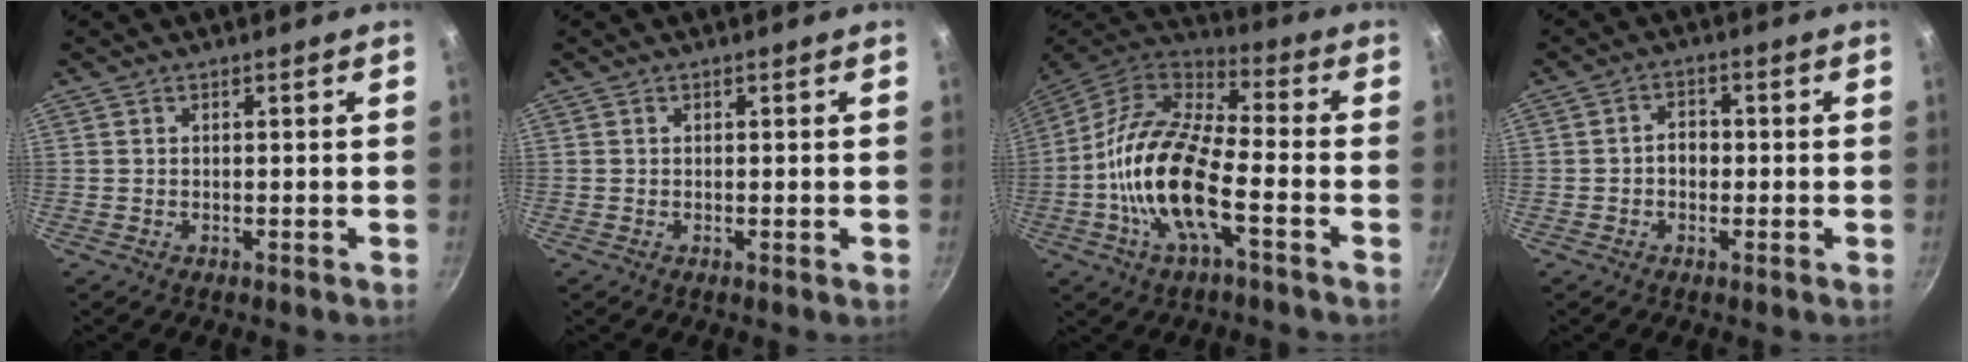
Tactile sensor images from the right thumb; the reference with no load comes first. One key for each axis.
{"total": 0.0}
{"total": 18.2, "fx": -4.8, "fy": 7.0, "fz": 16.0, "tx": -0.307, "ty": 0.037, "tz": -0.110}
{"total": 3.3, "fx": -0.5, "fy": 2.6, "fz": 2.0, "tx": -0.014, "ty": 0.012, "tz": -0.010}